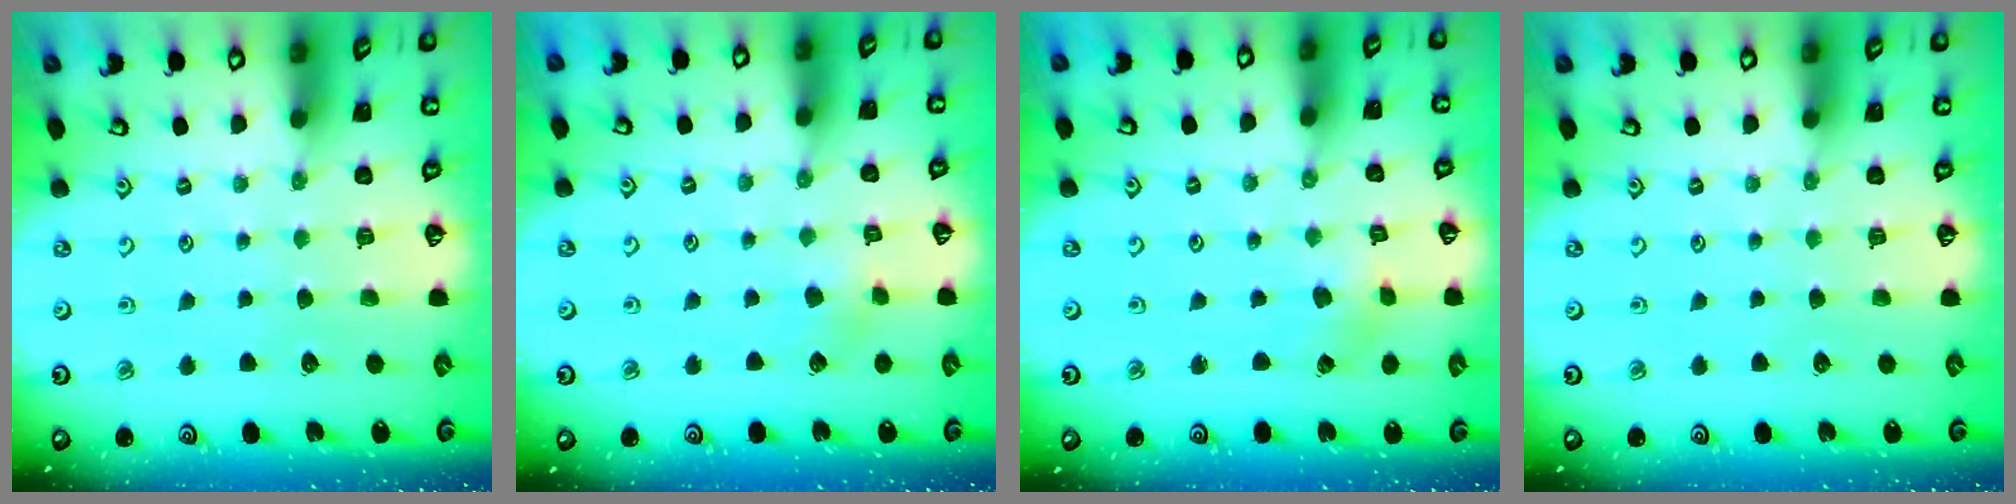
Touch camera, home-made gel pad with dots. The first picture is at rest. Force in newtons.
{"total": 4.4, "press": 4.3, "slide": 0.9}
{"total": 2.2, "press": 2.2, "slide": 0.3}
{"total": 0.0}